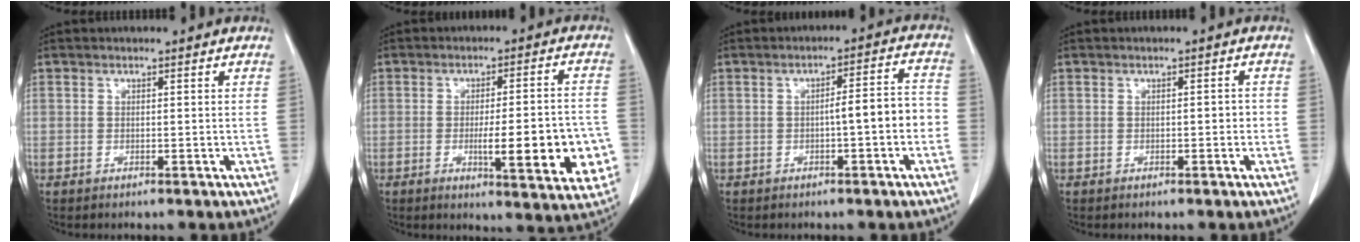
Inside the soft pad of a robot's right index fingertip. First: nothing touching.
{"total": 13.3, "force": [-3.3, 2.5, 12.6], "torque": [-0.146, 0.004, -0.036]}
{"total": 5.8, "force": [-1.4, 0.8, 5.5], "torque": [-0.074, 0.024, -0.019]}
{"total": 1.2, "force": [-0.3, 0.6, 1.1], "torque": [-0.012, 0.004, -0.002]}